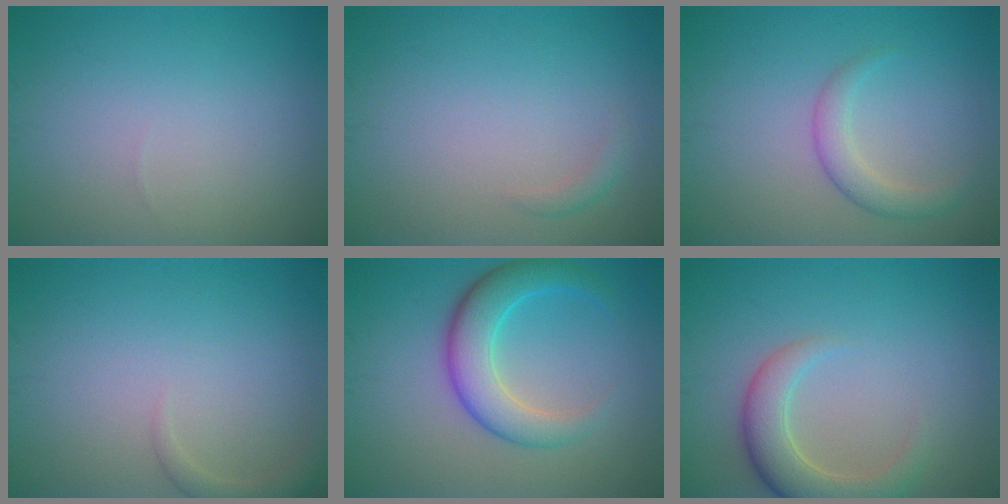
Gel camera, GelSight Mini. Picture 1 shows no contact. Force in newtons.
{"total": 0.9, "press": 0.9, "slide": 0.0}
{"total": 2.3, "press": 2.3, "slide": 0.1}
{"total": 1.5, "press": 1.5, "slide": 0.1}
{"total": 5.4, "press": 5.4, "slide": 0.1}
{"total": 4.6, "press": 4.6, "slide": 0.4}